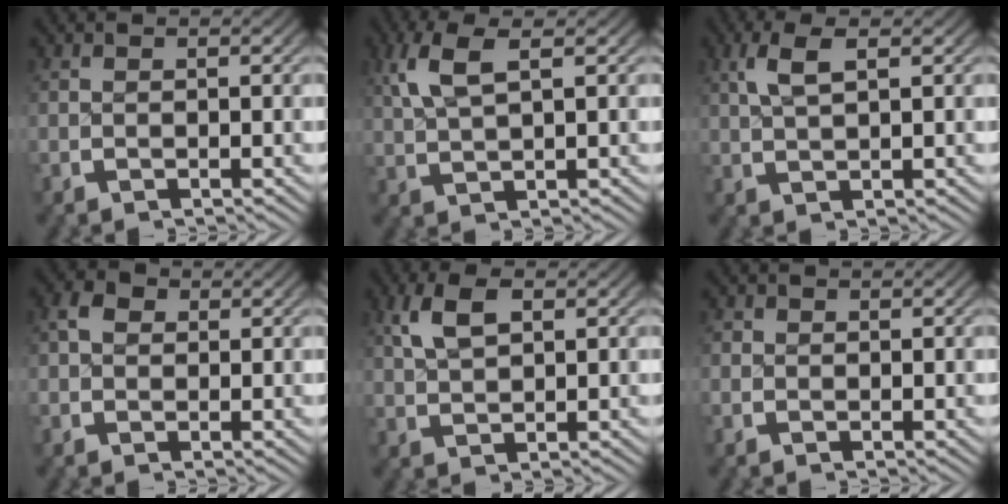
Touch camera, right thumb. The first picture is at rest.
{"total": 4.0, "force": [2.3, 1.1, 3.1], "torque": [-0.070, 0.008, 0.051]}
{"total": 2.9, "force": [1.7, 0.5, 2.3], "torque": [-0.047, 0.008, 0.039]}
{"total": 2.4, "force": [1.0, 1.7, 1.3], "torque": [-0.025, -0.001, 0.014]}
{"total": 3.7, "force": [2.1, 1.4, 2.7], "torque": [-0.055, 0.006, 0.046]}
{"total": 0.8, "force": [0.0, 0.8, 0.2], "torque": [-0.001, -0.003, -0.001]}